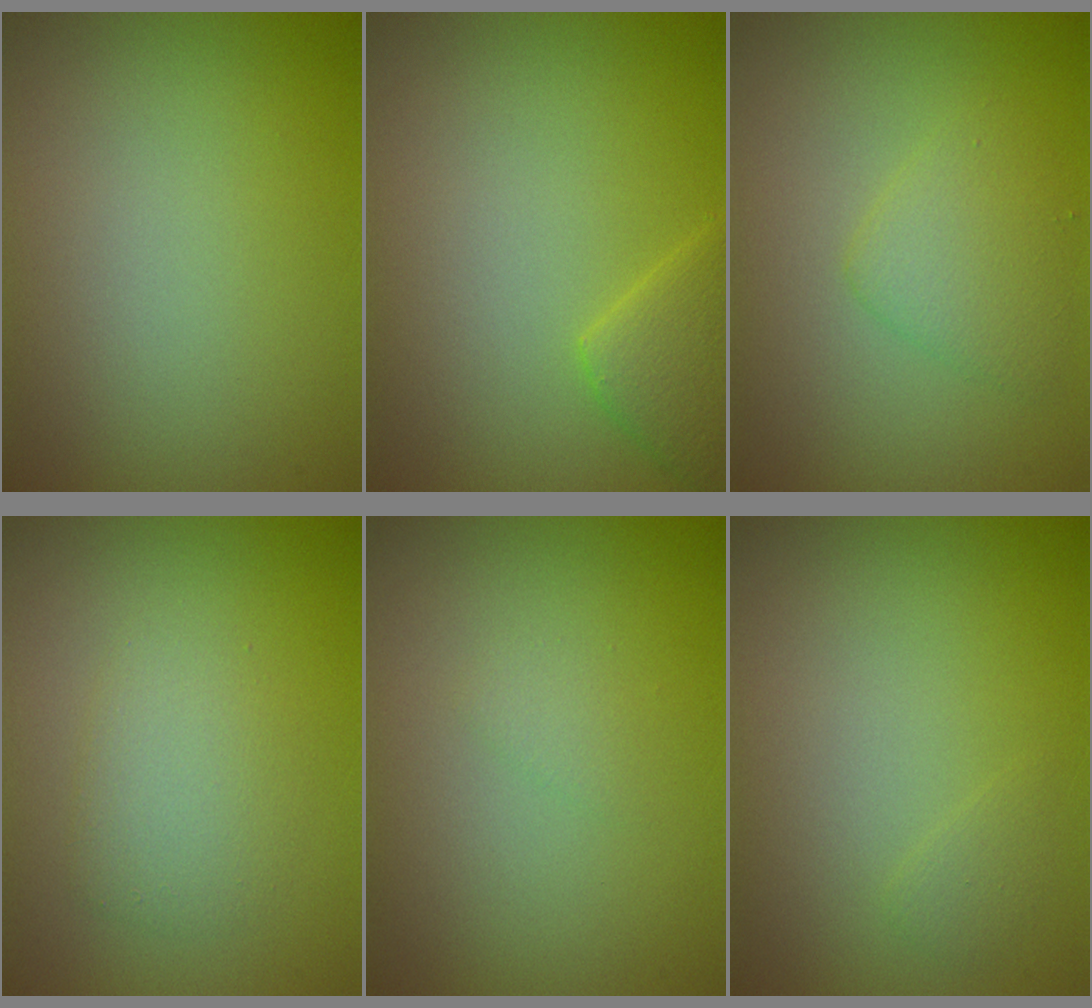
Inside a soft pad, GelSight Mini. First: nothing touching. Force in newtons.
{"total": 2.8, "press": 2.8, "slide": 0.3}
{"total": 2.5, "press": 2.5, "slide": 0.1}
{"total": 2.4, "press": 2.4, "slide": 0.1}
{"total": 0.7, "press": 0.7, "slide": 0.1}
{"total": 0.7, "press": 0.7, "slide": 0.0}